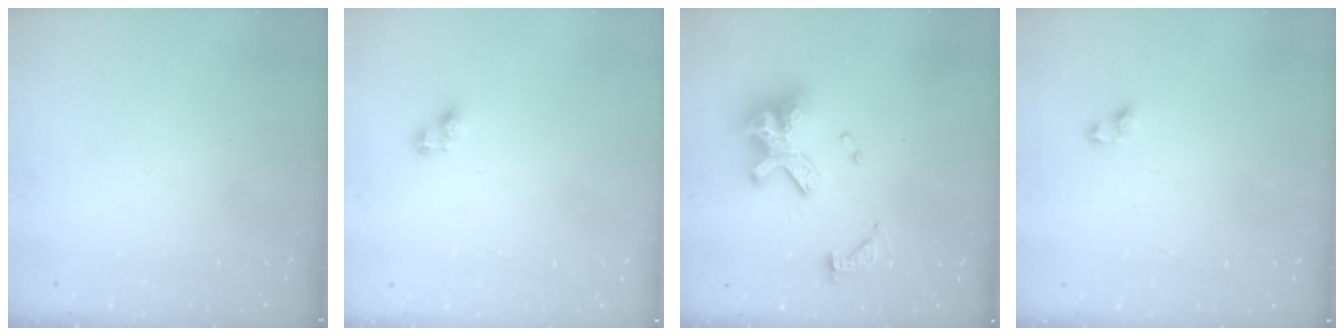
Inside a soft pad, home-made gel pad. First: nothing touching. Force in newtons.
{"total": 3.3, "press": 3.3, "slide": 0.4}
{"total": 12.9, "press": 12.8, "slide": 1.4}
{"total": 2.9, "press": 2.9, "slide": 0.2}